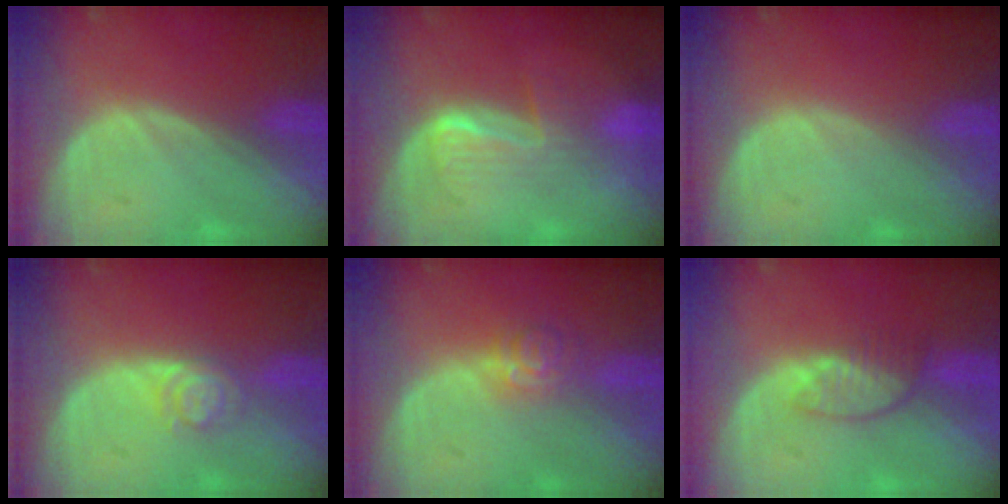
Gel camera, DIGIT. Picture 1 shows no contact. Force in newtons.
{"total": 4.5, "press": 4.5, "slide": 0.5}
{"total": 0.0}
{"total": 3.8, "press": 3.4, "slide": 1.7}
{"total": 3.5, "press": 3.5, "slide": 0.2}
{"total": 3.7, "press": 3.4, "slide": 1.5}